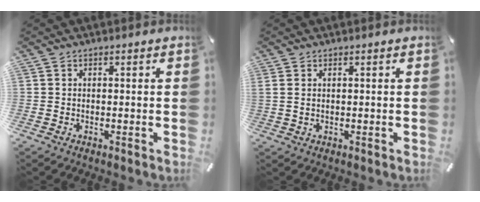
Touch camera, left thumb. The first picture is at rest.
{"total": 1.5, "force": [0.4, 0.2, 1.4], "torque": [-0.028, -0.002, 0.008]}